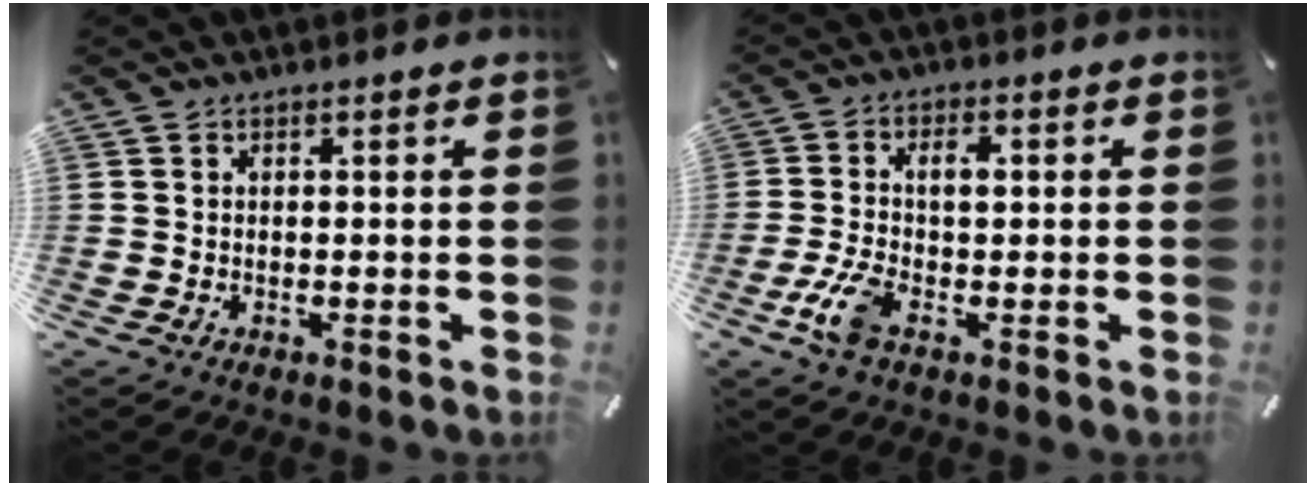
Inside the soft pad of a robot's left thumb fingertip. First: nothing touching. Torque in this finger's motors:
{"motor_torque": [0.00, 0.40, 0.25, 0.12, 0.09]}